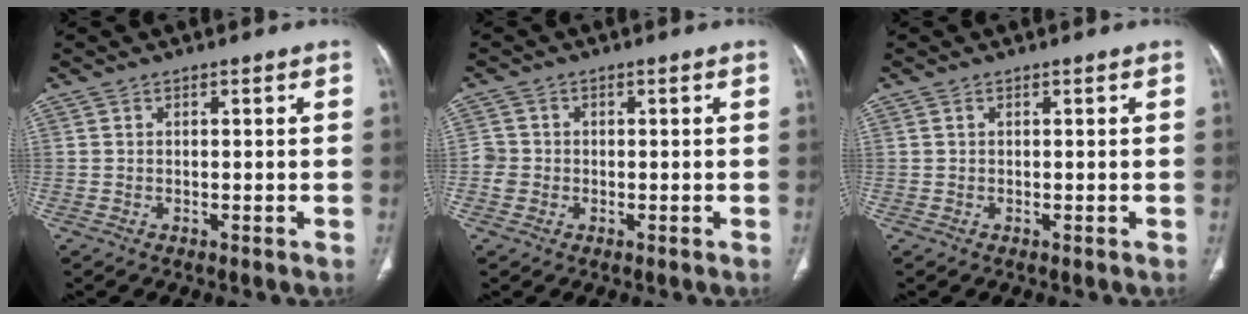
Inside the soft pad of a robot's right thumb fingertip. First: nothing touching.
{"total": 2.8, "force": [-0.5, 2.7, 0.7], "torque": [0.002, 0.009, -0.012]}
{"total": 0.0}